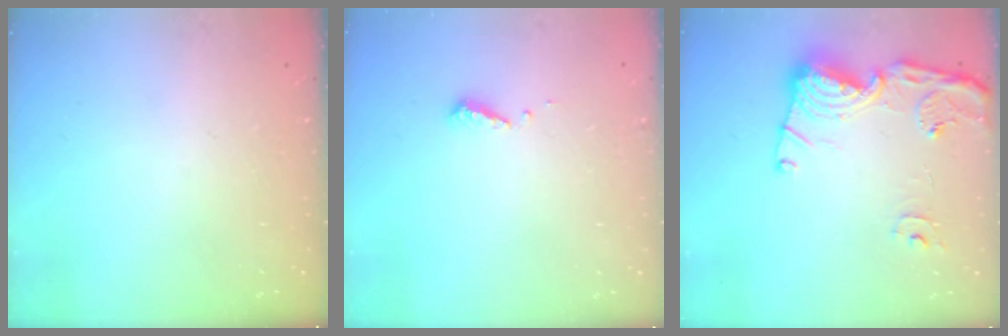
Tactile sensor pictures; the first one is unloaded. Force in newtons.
{"total": 4.2, "press": 4.2, "slide": 0.3}
{"total": 16.3, "press": 16.2, "slide": 1.5}